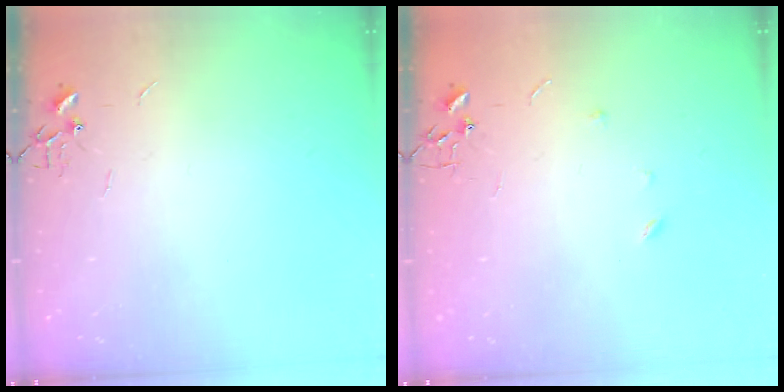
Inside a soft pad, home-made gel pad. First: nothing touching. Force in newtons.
{"total": 3.6, "press": 3.5, "slide": 0.7}